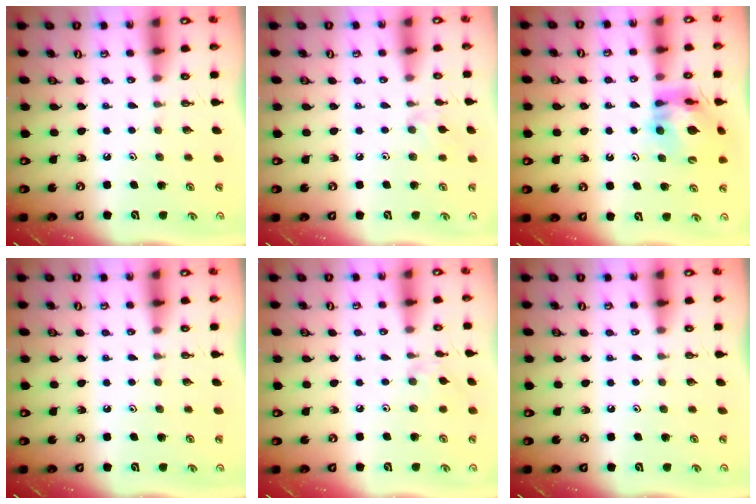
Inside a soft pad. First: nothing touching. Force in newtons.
{"total": 8.0, "press": 7.9, "slide": 0.9}
{"total": 12.1, "press": 12.0, "slide": 1.4}
{"total": 0.0}
{"total": 1.2, "press": 1.1, "slide": 0.4}
{"total": 0.0}